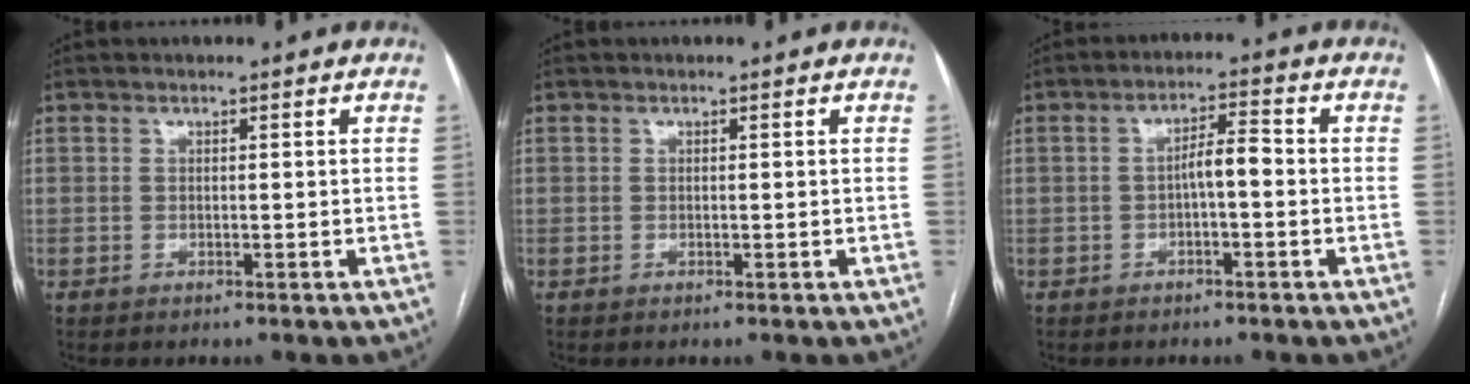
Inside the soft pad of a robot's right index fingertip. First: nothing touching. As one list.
[{"total": 0.0}, {"total": 3.9, "force": [-0.7, 0.9, 3.7], "torque": [-0.059, 0.014, -0.009]}]